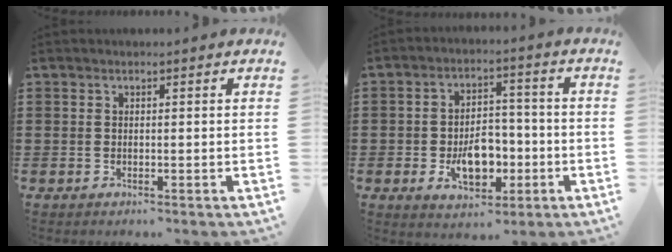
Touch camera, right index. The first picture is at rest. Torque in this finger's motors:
{"motor_torque": [1.23, 0.91, 0.50, 0.11]}